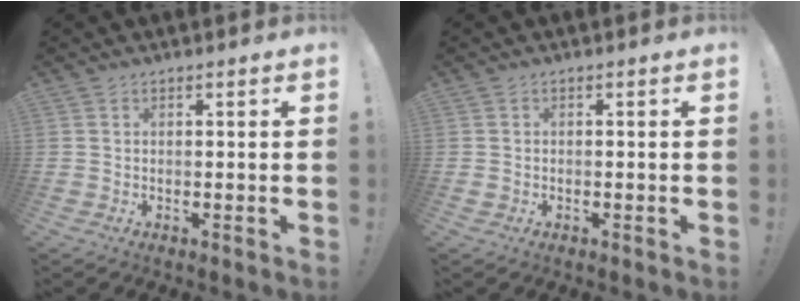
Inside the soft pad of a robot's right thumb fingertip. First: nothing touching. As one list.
[{"total": 0.9, "force": [-0.5, 0.7, 0.2], "torque": [-0.010, 0.005, -0.007]}]